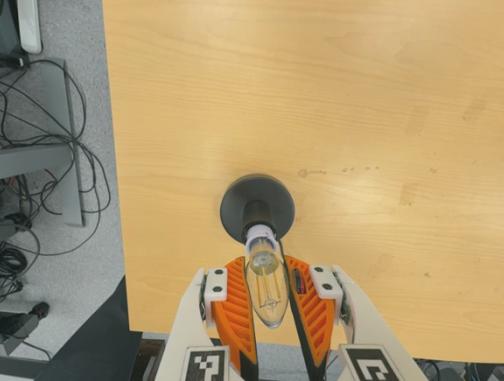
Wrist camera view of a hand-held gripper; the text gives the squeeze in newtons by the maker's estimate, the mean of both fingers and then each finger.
{"total": 13.1, "left": 14.0, "right": 12.2}